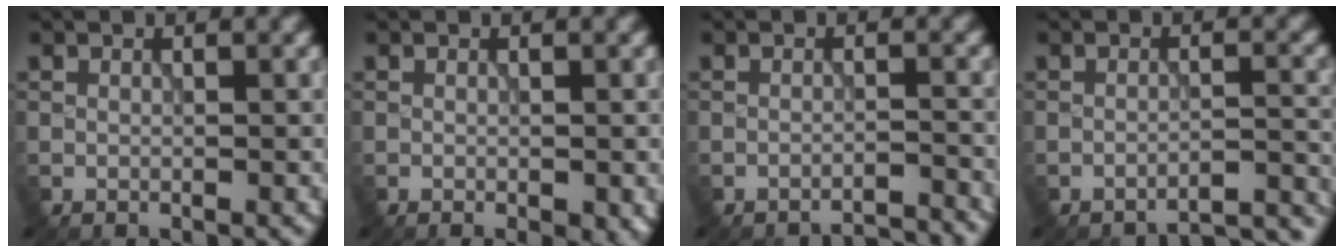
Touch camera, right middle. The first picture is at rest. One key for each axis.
{"total": 1.9, "fx": -0.9, "fy": 0.6, "fz": 1.6, "tx": -0.021, "ty": -0.006, "tz": -0.007}
{"total": 2.7, "fx": -2.7, "fy": 0.1, "fz": 0.3, "tx": 0.003, "ty": 0.006, "tz": -0.038}
{"total": 5.2, "fx": -5.1, "fy": 0.7, "fz": 1.2, "tx": -0.006, "ty": 0.009, "tz": -0.064}